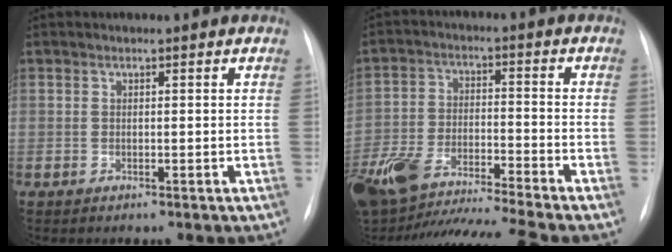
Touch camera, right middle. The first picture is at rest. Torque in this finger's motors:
{"motor_torque": [0.36, -0.80, 0.31, 0.17]}